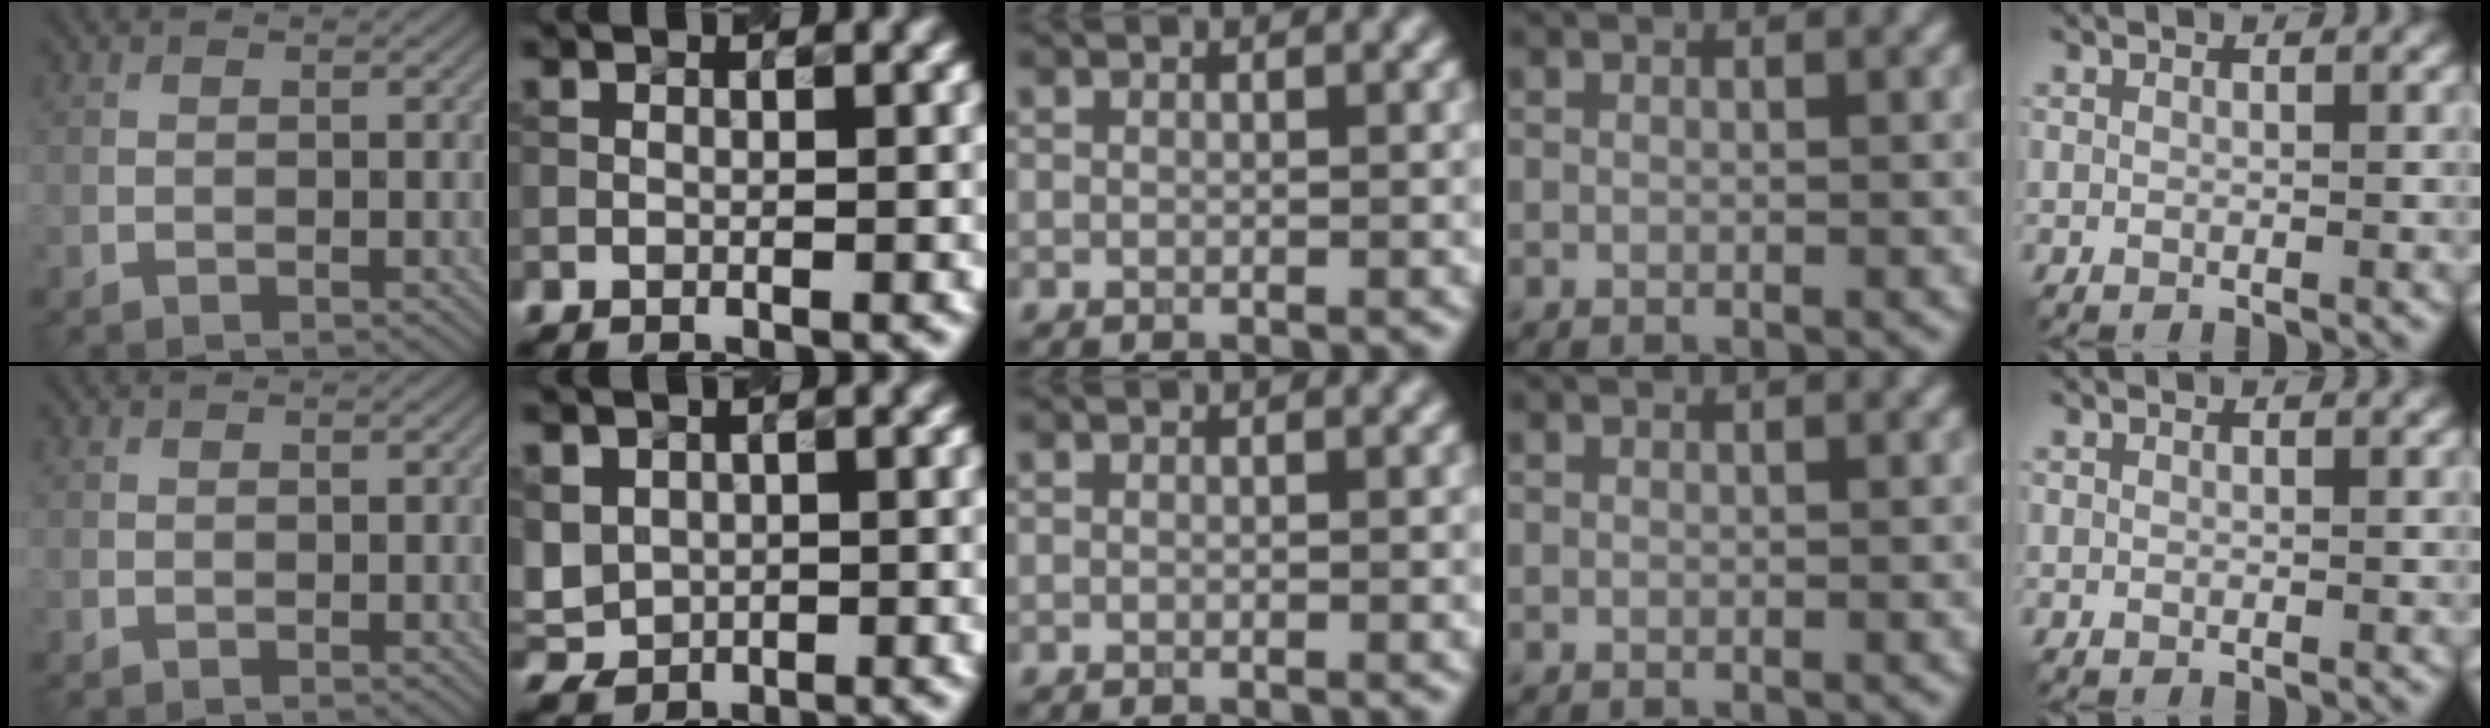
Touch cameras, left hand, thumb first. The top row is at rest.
{"index": {"total": 3.2, "force": [0.6, 2.9, 1.1], "torque": [-0.035, 0.001, 0.018]}}